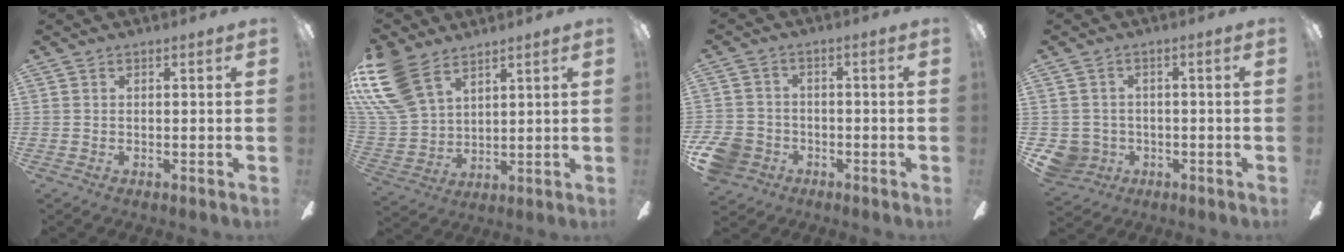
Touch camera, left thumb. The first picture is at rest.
{"total": 16.4, "force": [9.9, 9.2, 9.2], "torque": [-0.233, -0.034, 0.187]}
{"total": 8.0, "force": [-3.9, 6.3, 3.1], "torque": [-0.084, 0.030, -0.073]}
{"total": 5.4, "force": [-1.6, 5.1, 1.0], "torque": [-0.053, 0.008, -0.032]}